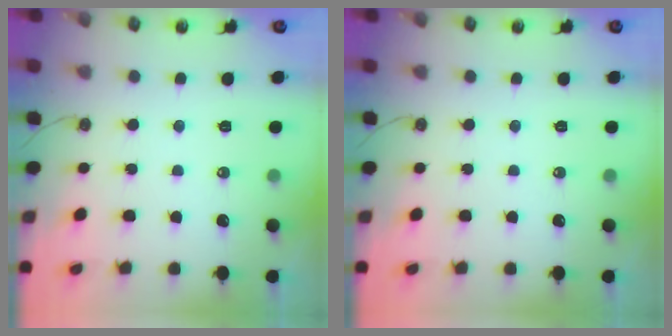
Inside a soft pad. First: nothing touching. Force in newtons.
{"total": 0.0}